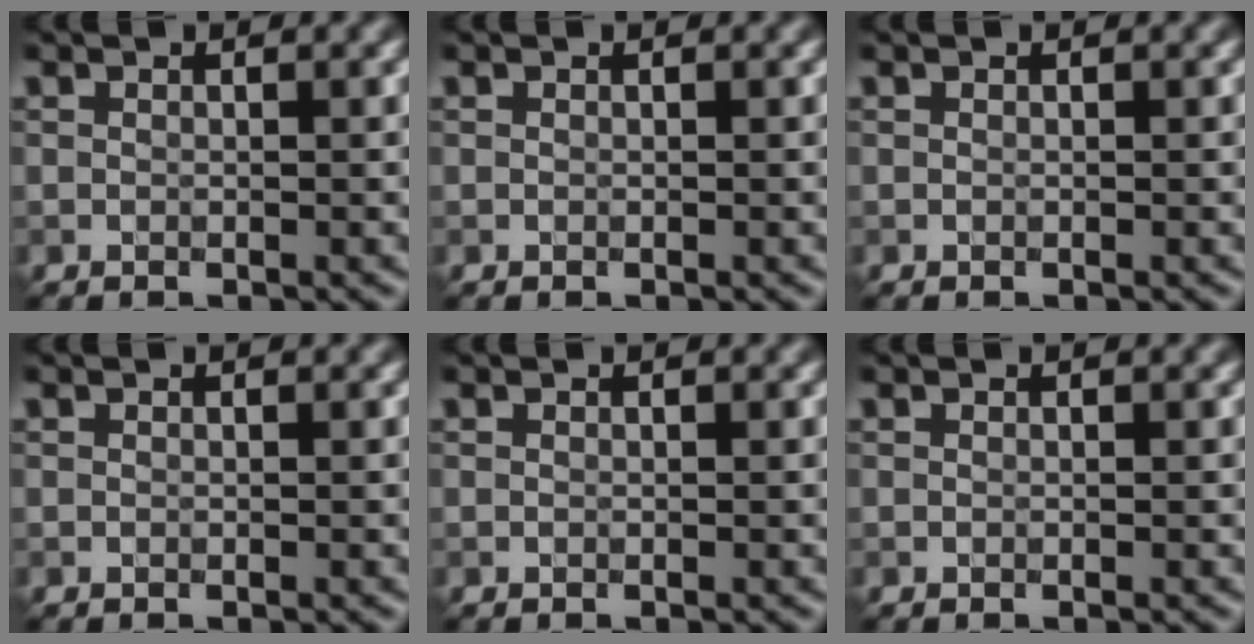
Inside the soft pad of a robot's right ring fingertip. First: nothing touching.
{"total": 0.0}
{"total": 0.0}
{"total": 0.0}
{"total": 0.0}
{"total": 0.0}